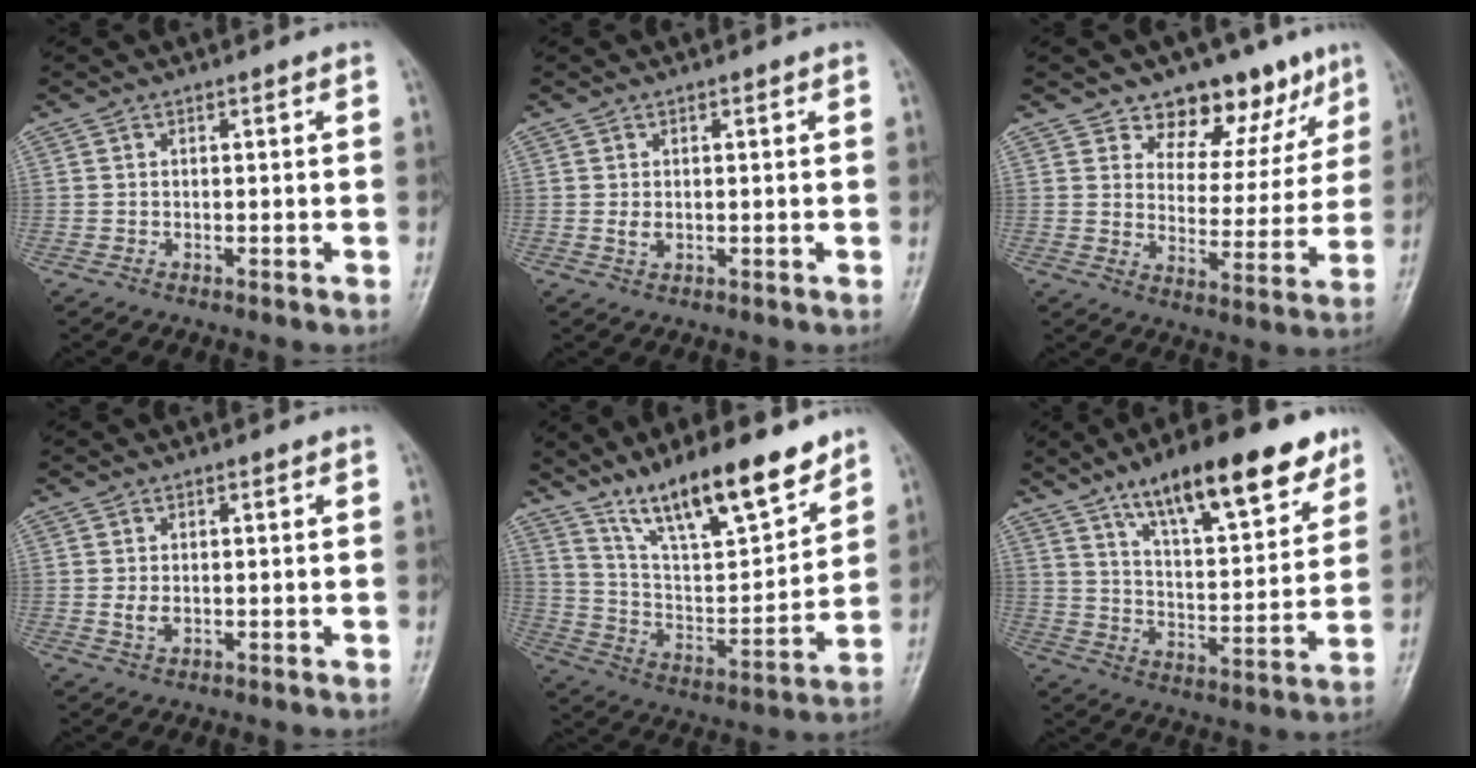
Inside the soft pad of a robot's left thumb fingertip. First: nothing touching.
{"total": 1.9, "force": [0.5, 1.1, 1.5], "torque": [-0.022, -0.004, 0.011]}
{"total": 13.2, "force": [9.3, 7.5, 5.6], "torque": [-0.018, -0.052, 0.134]}
{"total": 2.4, "force": [0.4, 1.4, 1.9], "torque": [-0.028, -0.006, 0.011]}
{"total": 19.1, "force": [14.0, 4.9, 12.0], "torque": [-0.162, -0.075, 0.250]}
{"total": 20.5, "force": [13.2, 6.6, 14.1], "torque": [-0.182, -0.049, 0.215]}